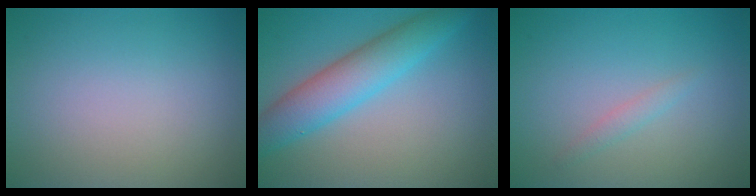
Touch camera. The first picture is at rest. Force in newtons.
{"total": 5.6, "press": 5.6, "slide": 0.2}
{"total": 0.9, "press": 0.8, "slide": 0.0}